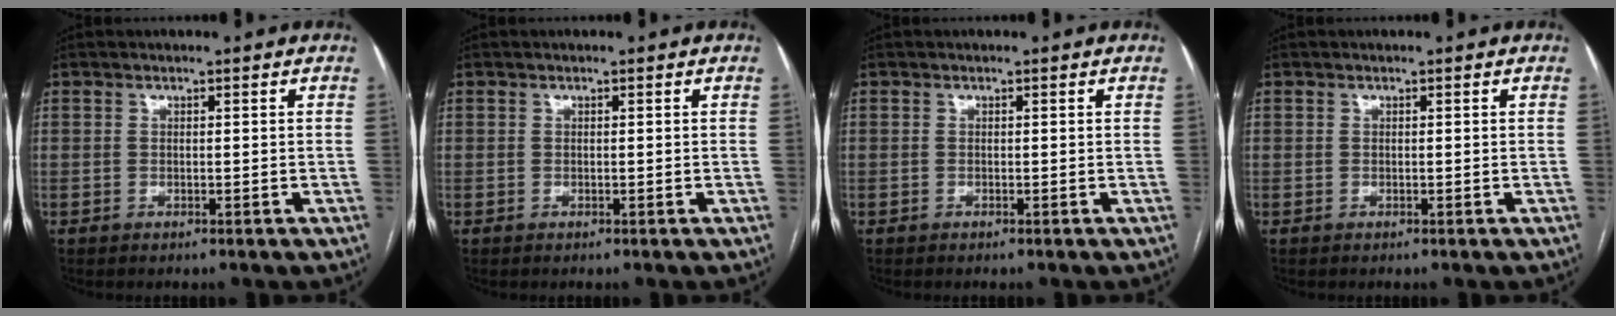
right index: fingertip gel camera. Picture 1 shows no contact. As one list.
[{"total": 0.0}, {"total": 0.0}, {"total": 0.0}]